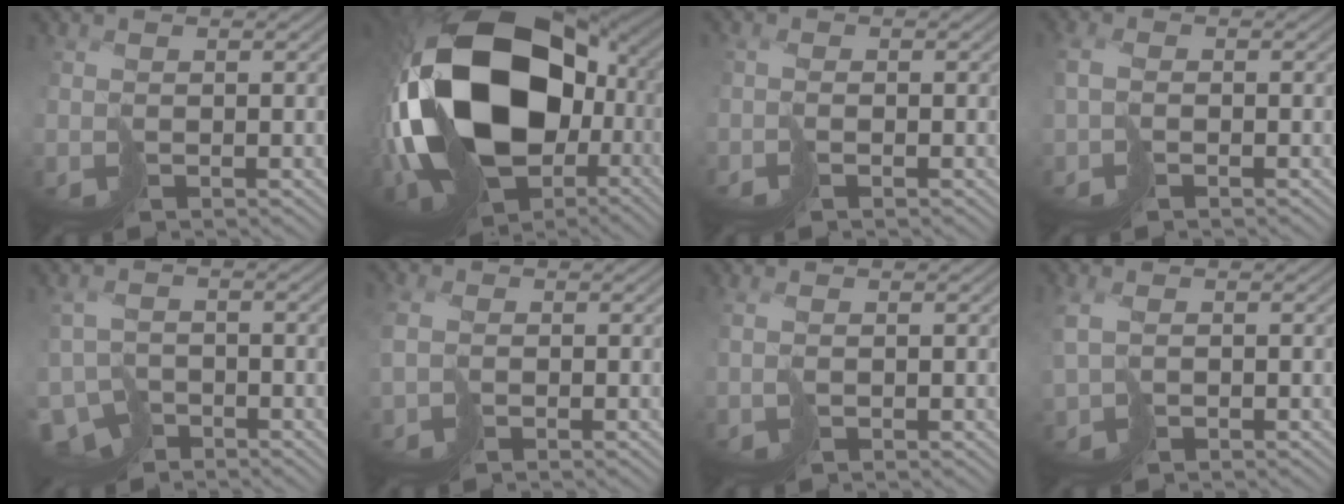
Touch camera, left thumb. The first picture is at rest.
{"total": 22.0, "force": [-0.3, 15.0, 16.1], "torque": [-0.384, -0.037, 0.024]}
{"total": 0.8, "force": [-0.8, 0.1, 0.2], "torque": [0.008, 0.009, -0.018]}
{"total": 2.4, "force": [-0.7, 1.5, 1.7], "torque": [-0.037, 0.009, -0.014]}
{"total": 4.7, "force": [-3.5, 2.4, 2.0], "torque": [-0.038, -0.009, -0.062]}
{"total": 4.2, "force": [-0.6, 3.2, 2.6], "torque": [-0.091, 0.004, -0.014]}
{"total": 1.1, "force": [0.0, 0.2, 1.1], "torque": [-0.026, 0.002, 0.004]}
{"total": 3.3, "force": [-0.2, 1.9, 2.6], "torque": [-0.060, 0.000, -0.004]}